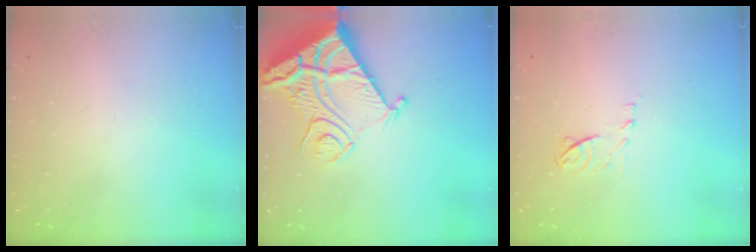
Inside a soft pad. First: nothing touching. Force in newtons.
{"total": 17.7, "press": 17.5, "slide": 2.3}
{"total": 7.6, "press": 7.6, "slide": 0.7}